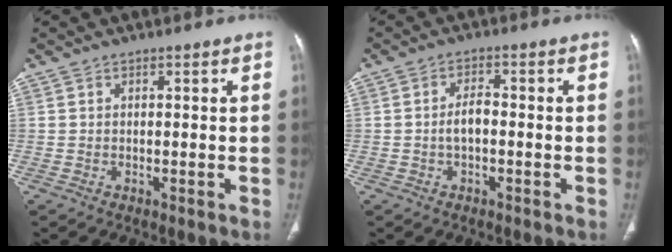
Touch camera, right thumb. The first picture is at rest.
{"total": 3.1, "force": [-0.7, 1.6, 2.6], "torque": [-0.049, 0.012, -0.014]}